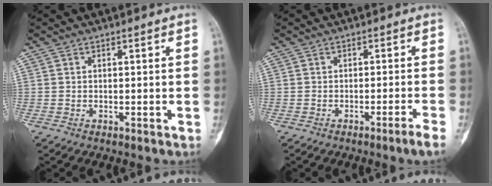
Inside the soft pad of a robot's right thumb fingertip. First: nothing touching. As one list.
[{"total": 2.7, "force": [-1.8, -0.8, 1.9], "torque": [-0.043, 0.011, -0.027]}]